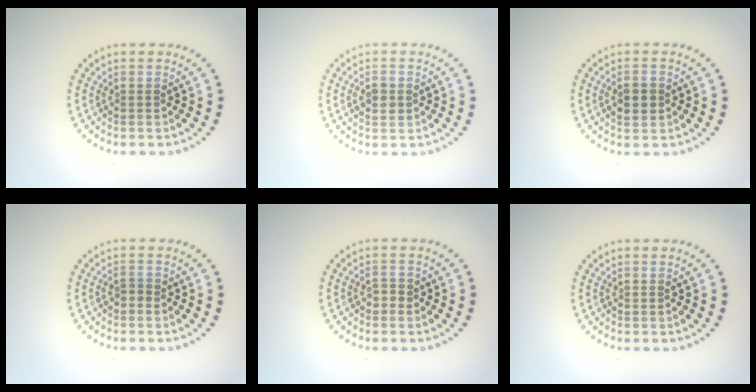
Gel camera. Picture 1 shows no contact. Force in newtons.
{"total": 1.6, "press": 1.6, "slide": 0.0}
{"total": 2.4, "press": 2.4, "slide": 0.2}
{"total": 0.7, "press": 0.6, "slide": 0.4}
{"total": 0.9, "press": 0.8, "slide": 0.4}
{"total": 0.0}